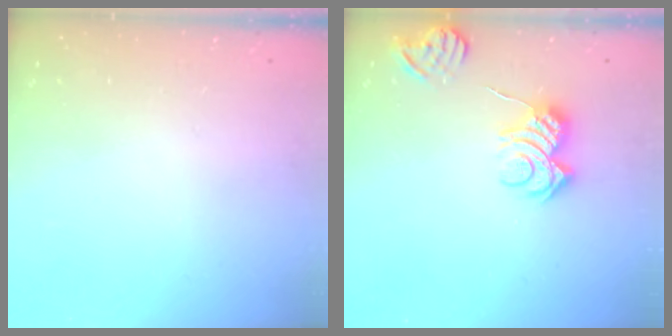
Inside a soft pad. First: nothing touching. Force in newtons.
{"total": 10.3, "press": 10.3, "slide": 1.0}